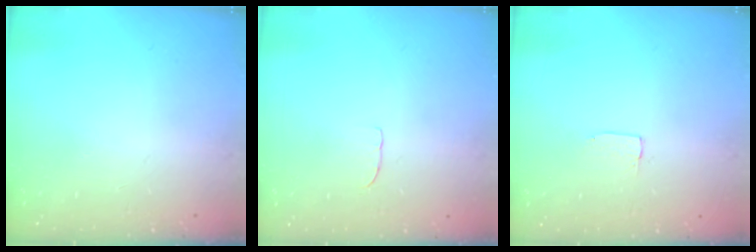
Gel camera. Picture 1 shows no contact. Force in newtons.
{"total": 3.3, "press": 3.3, "slide": 0.2}
{"total": 2.0, "press": 2.0, "slide": 0.0}